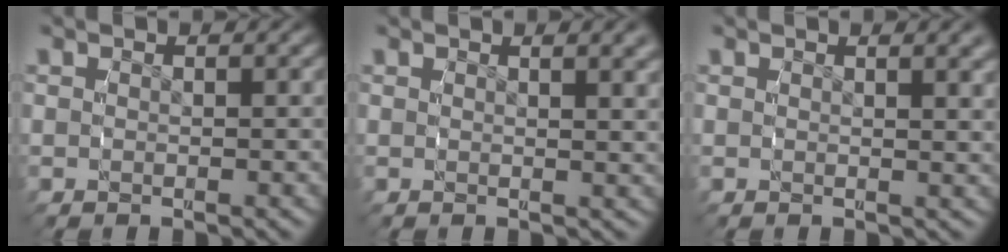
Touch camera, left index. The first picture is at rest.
{"total": 2.3, "force": [1.5, 0.0, 1.8], "torque": [-0.021, 0.002, 0.021]}
{"total": 1.9, "force": [1.3, -0.1, 1.5], "torque": [-0.016, 0.001, 0.017]}